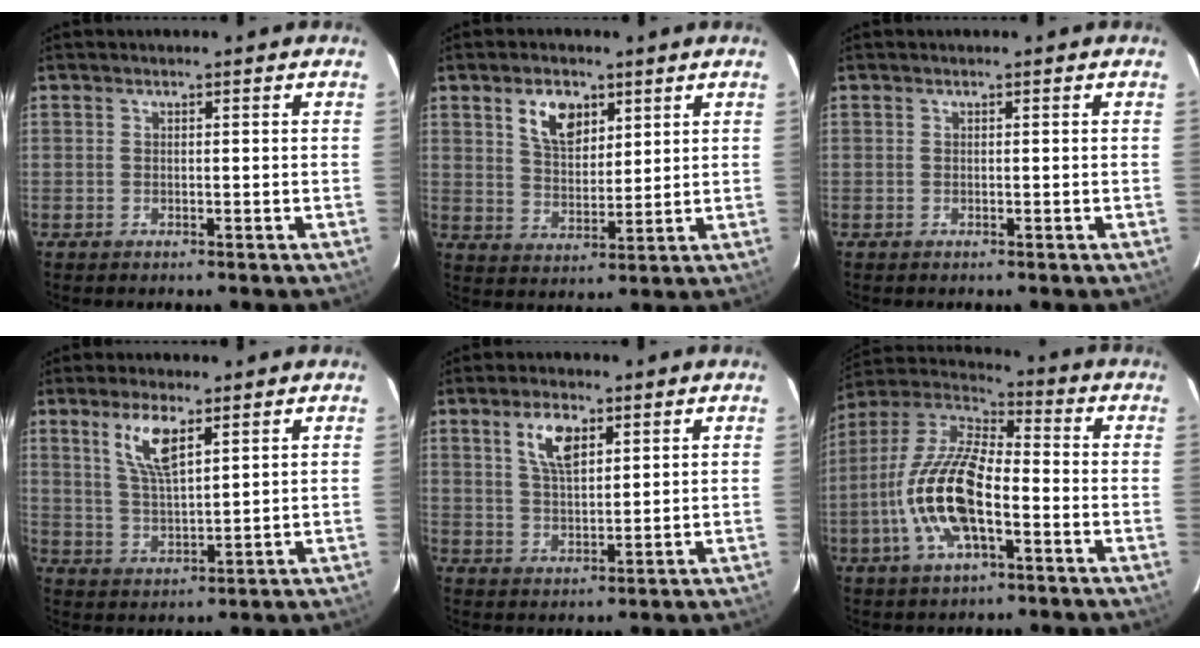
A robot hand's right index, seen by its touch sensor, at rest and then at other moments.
{"total": 7.7, "force": [3.9, 4.4, 4.9], "torque": [-0.084, 0.008, 0.076]}
{"total": 0.0}
{"total": 7.6, "force": [4.0, 2.4, 6.0], "torque": [-0.116, 0.001, 0.084]}
{"total": 6.8, "force": [3.3, 3.1, 5.1], "torque": [-0.093, 0.009, 0.065]}
{"total": 16.4, "force": [-4.9, 6.4, 14.3], "torque": [-0.293, -0.002, -0.099]}